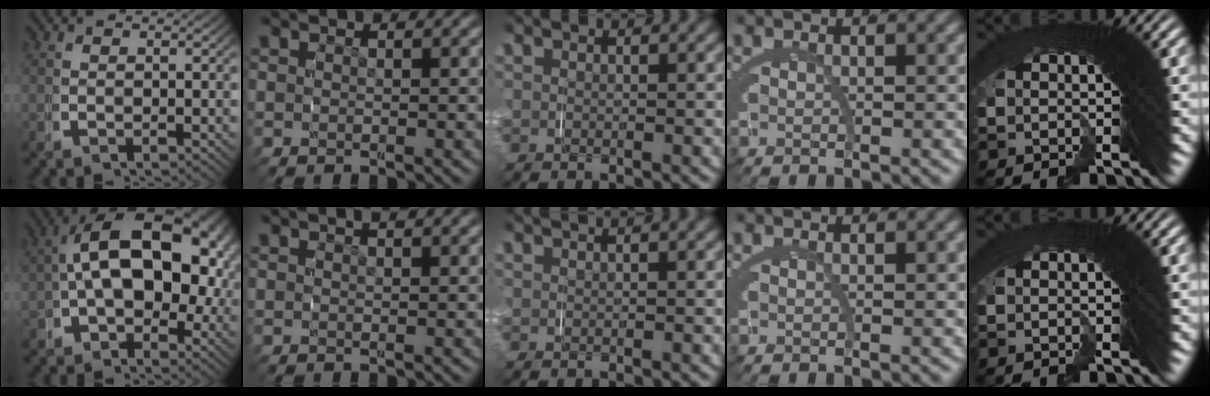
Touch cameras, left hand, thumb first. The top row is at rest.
{"thumb": {"total": 14.2, "force": [1.2, 9.3, 10.6], "torque": [-0.142, -0.015, 0.014]}, "index": {"total": 1.4, "force": [1.2, 0.0, 0.8], "torque": [-0.007, 0.005, 0.017]}, "middle": {"total": 0.8, "force": [0.7, -0.3, 0.3], "torque": [0.001, 0.007, 0.008]}}